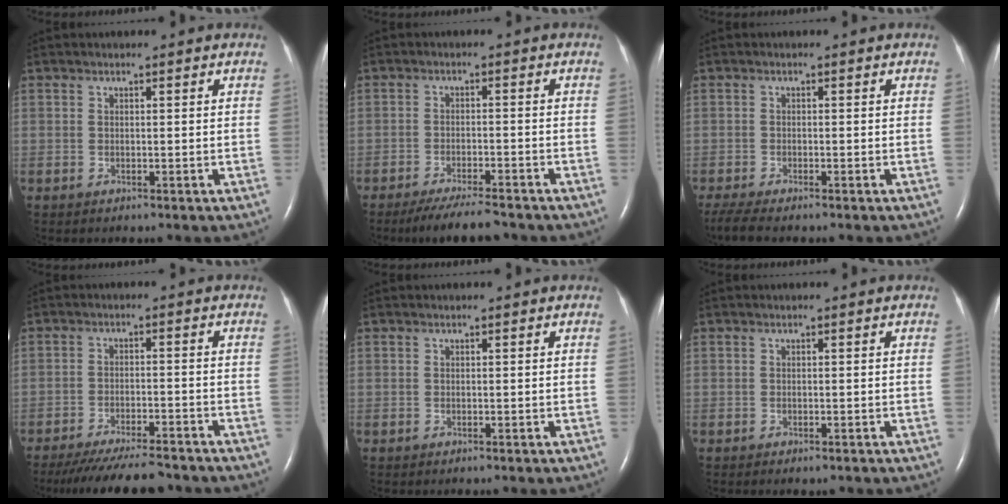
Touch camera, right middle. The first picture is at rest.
{"total": 7.2, "force": [-6.4, 0.6, 3.2], "torque": [-0.052, -0.018, -0.105]}
{"total": 4.1, "force": [-3.4, 0.3, 2.3], "torque": [-0.047, -0.012, -0.059]}
{"total": 13.2, "force": [-12.0, 1.7, 5.4], "torque": [-0.093, -0.022, -0.172]}
{"total": 0.0}
{"total": 0.6, "force": [-0.5, 0.2, 0.4], "torque": [-0.007, -0.002, -0.004]}